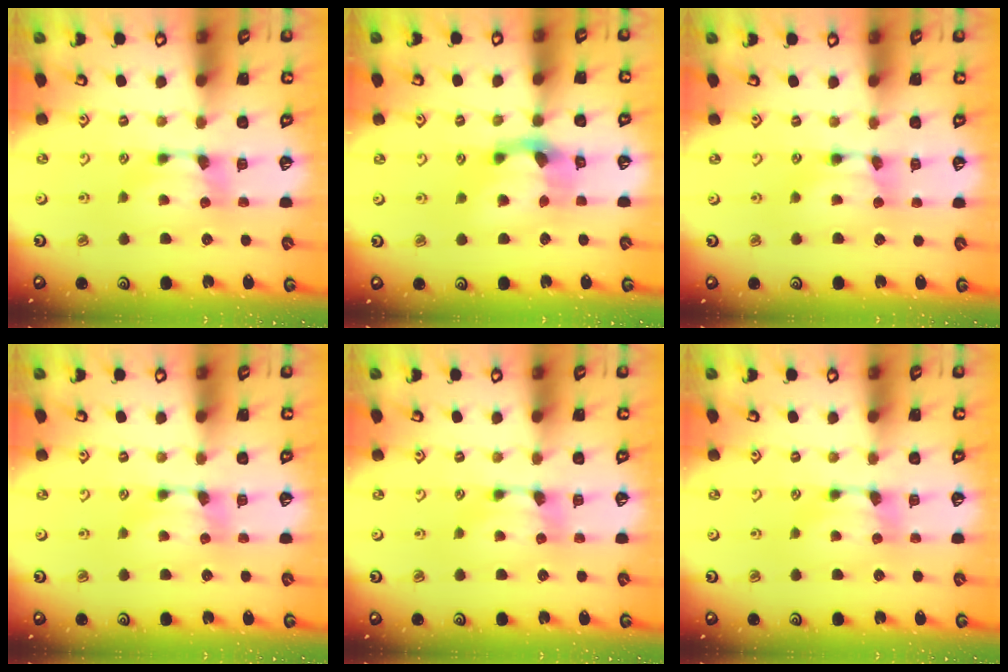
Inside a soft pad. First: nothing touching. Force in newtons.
{"total": 3.7, "press": 3.0, "slide": 2.1}
{"total": 1.5, "press": 1.5, "slide": 0.2}
{"total": 0.0}
{"total": 0.0}
{"total": 0.0}